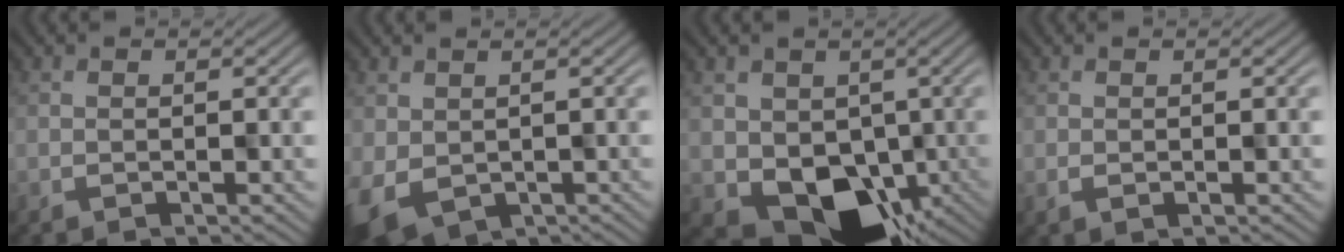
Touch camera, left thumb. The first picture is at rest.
{"total": 7.0, "force": [-2.8, 4.8, 4.3], "torque": [-0.092, -0.039, -0.029]}
{"total": 10.7, "force": [-2.0, 8.6, 6.1], "torque": [-0.096, -0.045, -0.014]}
{"total": 0.9, "force": [0.0, 0.5, 0.8], "torque": [-0.020, -0.002, 0.001]}